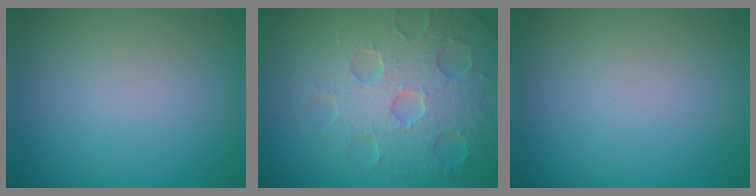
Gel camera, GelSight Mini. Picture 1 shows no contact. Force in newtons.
{"total": 7.8, "press": 6.0, "slide": 5.1}
{"total": 0.0}